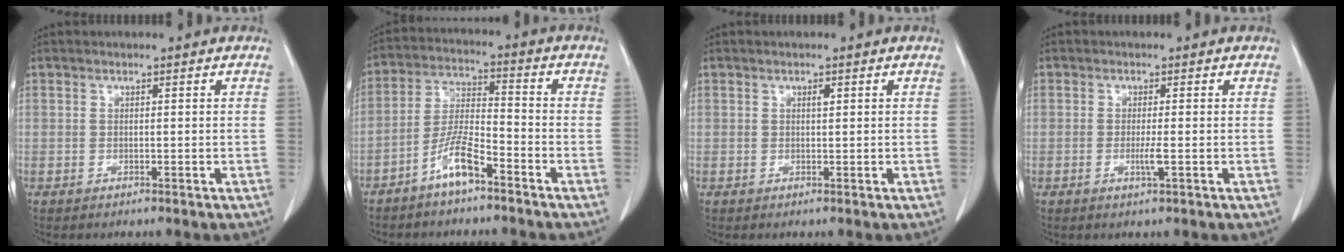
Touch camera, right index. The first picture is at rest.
{"total": 7.1, "force": [-4.7, 1.3, 5.1], "torque": [-0.112, 0.005, -0.093]}
{"total": 0.8, "force": [0.3, 0.2, 0.7], "torque": [-0.014, 0.000, 0.005]}
{"total": 2.0, "force": [-0.5, -0.1, 1.9], "torque": [-0.037, -0.005, -0.010]}